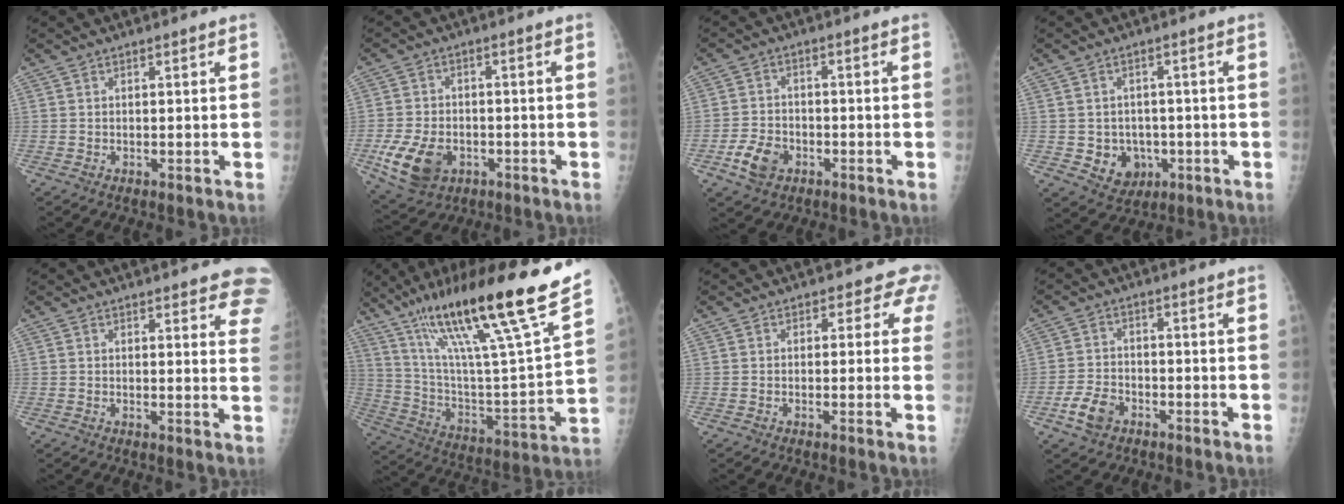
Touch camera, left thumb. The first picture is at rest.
{"total": 10.6, "force": [-3.7, 7.4, 6.6], "torque": [-0.124, 0.008, -0.057]}
{"total": 6.3, "force": [-2.9, 4.5, 3.4], "torque": [-0.056, 0.014, -0.051]}
{"total": 6.8, "force": [-1.5, 5.9, 3.0], "torque": [-0.016, 0.006, -0.010]}
{"total": 10.0, "force": [7.9, 2.8, 5.5], "torque": [-0.025, -0.030, 0.070]}
{"total": 28.5, "force": [18.6, 2.2, 21.4], "torque": [-0.338, -0.056, 0.324]}
{"total": 3.5, "force": [2.3, 2.5, 0.7], "torque": [0.025, -0.008, 0.001]}
{"total": 5.8, "force": [-3.0, 4.0, 2.9], "torque": [-0.052, 0.017, -0.052]}